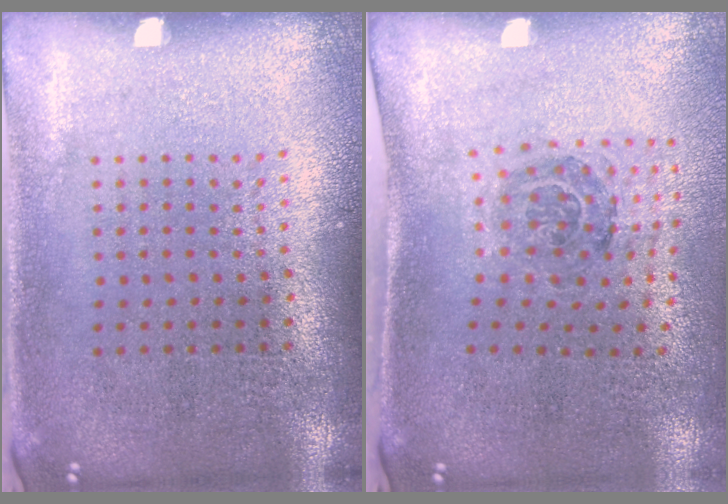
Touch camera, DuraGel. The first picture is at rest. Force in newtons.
{"total": 1.3, "press": 1.1, "slide": 0.7}